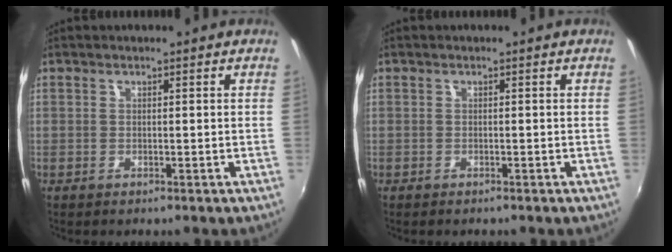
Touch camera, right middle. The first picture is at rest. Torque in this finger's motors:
{"motor_torque": [-0.21, -0.10, -0.06, -0.01]}